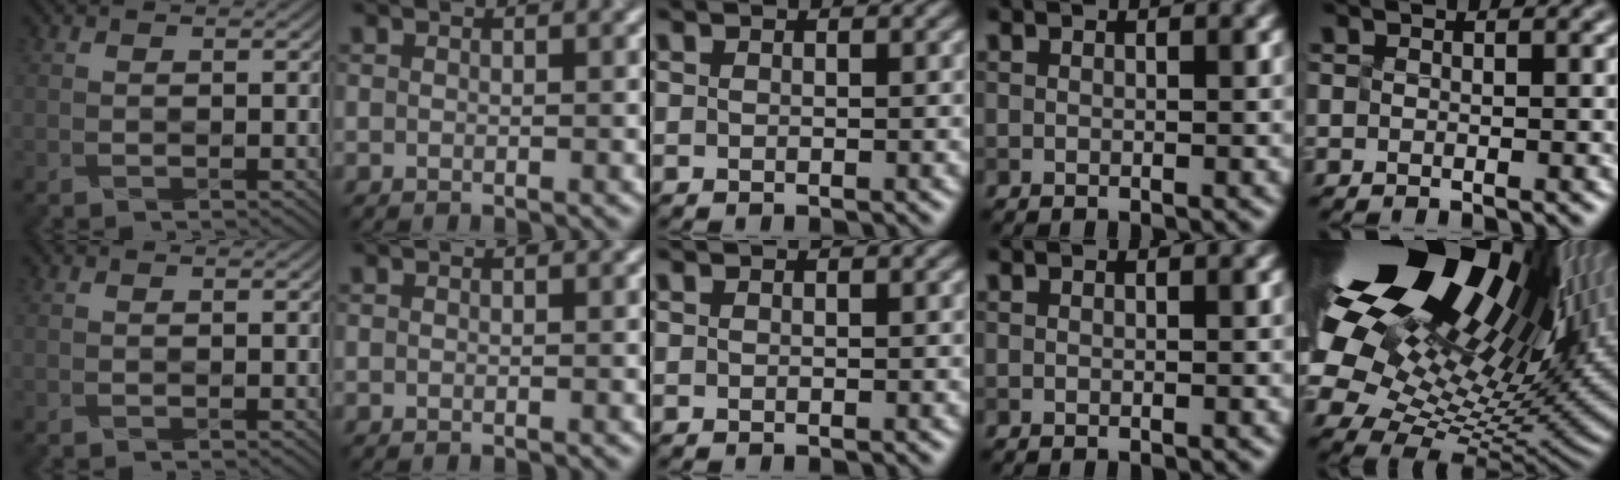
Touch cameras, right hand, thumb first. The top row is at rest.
{"little": {"total": 18.1, "force": [8.1, 8.9, 13.6], "torque": [-0.261, 0.007, 0.174]}}